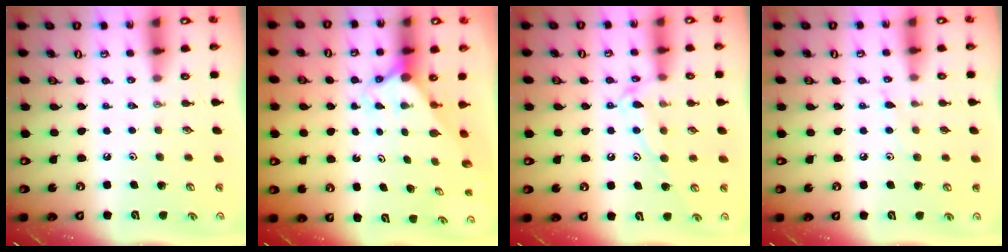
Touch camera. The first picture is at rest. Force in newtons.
{"total": 2.2, "press": 2.2, "slide": 0.2}
{"total": 11.5, "press": 11.4, "slide": 0.9}
{"total": 5.4, "press": 5.4, "slide": 0.7}